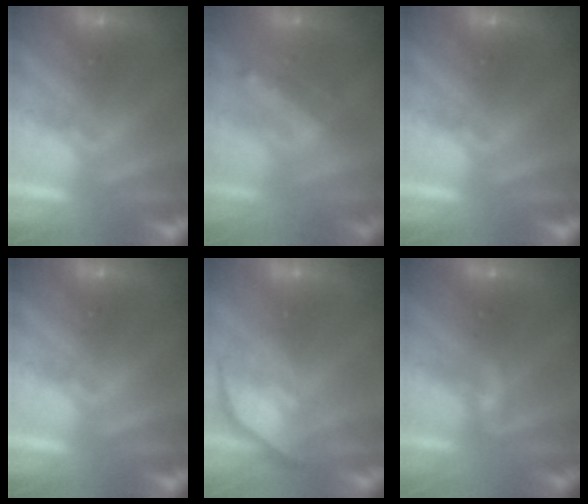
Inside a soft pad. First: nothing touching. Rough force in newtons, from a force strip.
{"total": 2.4}
{"total": 0.0}
{"total": 0.0}
{"total": 3.8}
{"total": 2.3}